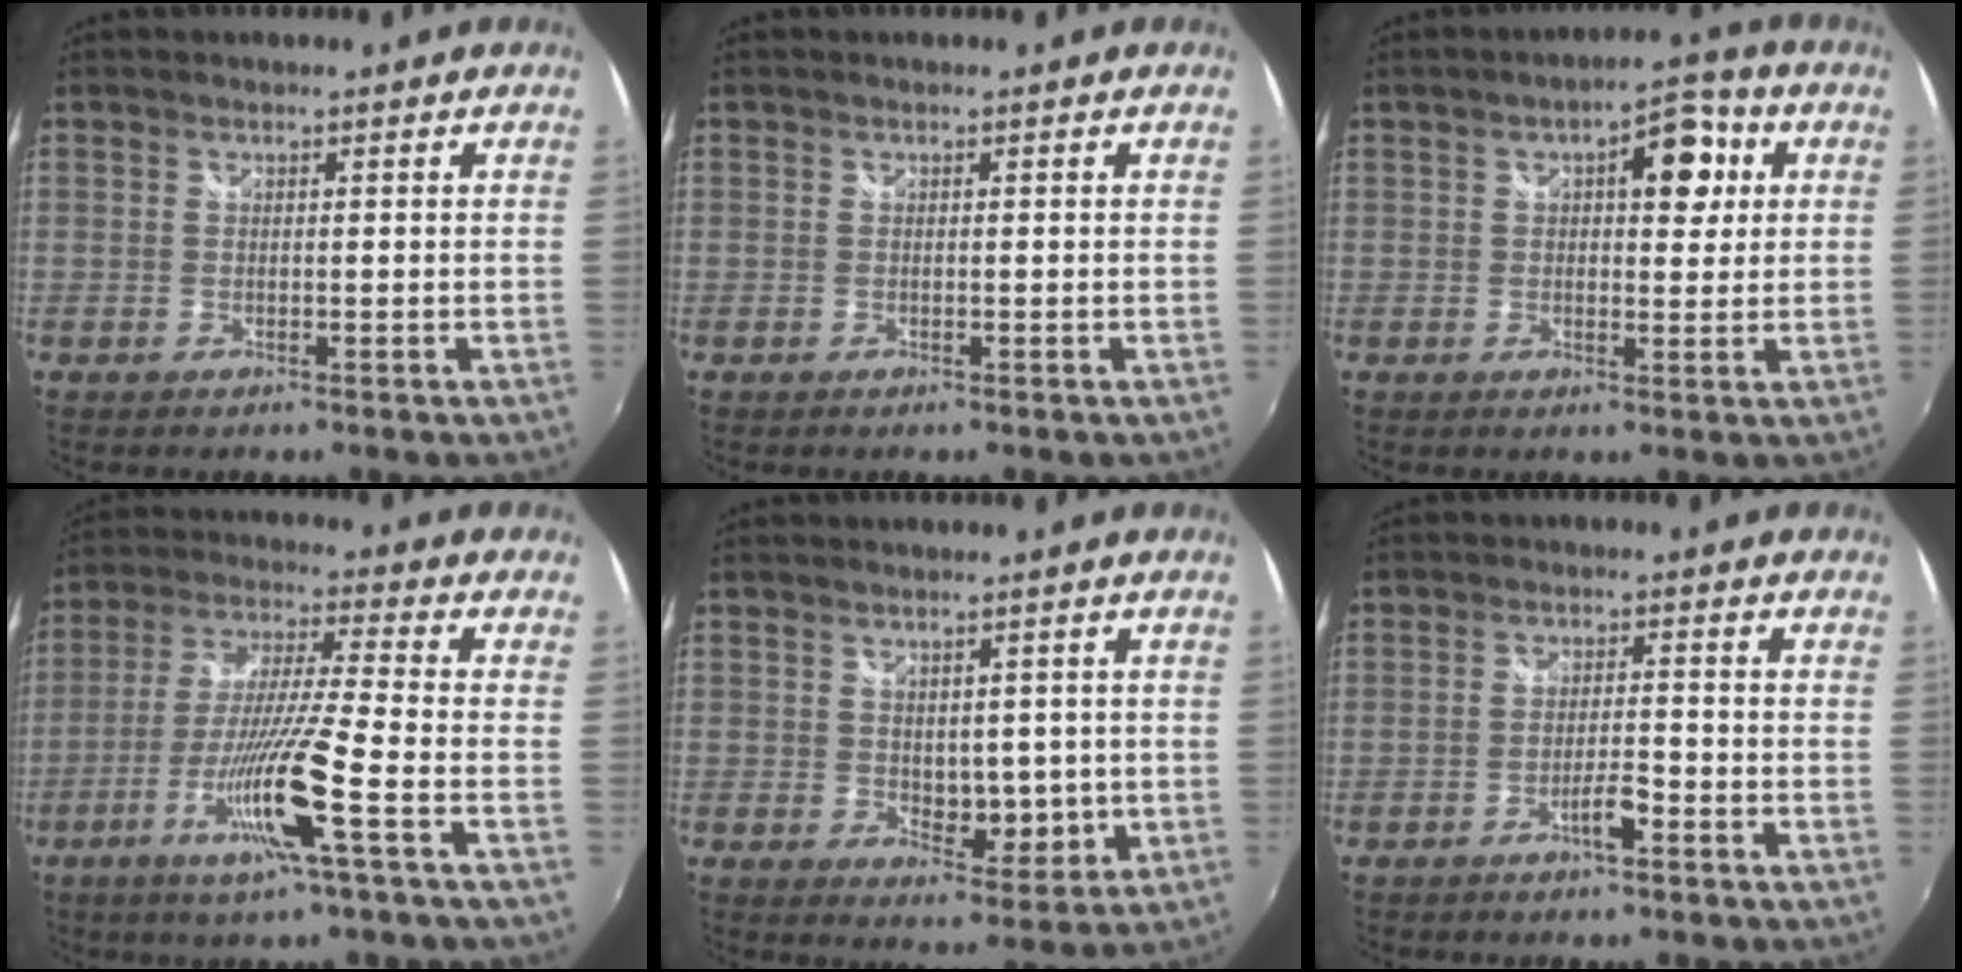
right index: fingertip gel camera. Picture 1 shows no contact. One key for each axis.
{"total": 0.0}
{"total": 7.7, "fx": 2.4, "fy": 3.7, "fz": 6.4, "tx": -0.089, "ty": 0.021, "tz": 0.033}
{"total": 14.1, "fx": -6.2, "fy": -1.0, "fz": 12.6, "tx": -0.260, "ty": -0.016, "tz": -0.120}
{"total": 6.5, "fx": -0.1, "fy": 4.1, "fz": 5.0, "tx": -0.072, "ty": -0.011, "tz": 0.008}
{"total": 3.5, "fx": -2.3, "fy": 0.4, "fz": 2.7, "tx": -0.055, "ty": 0.003, "tz": -0.040}